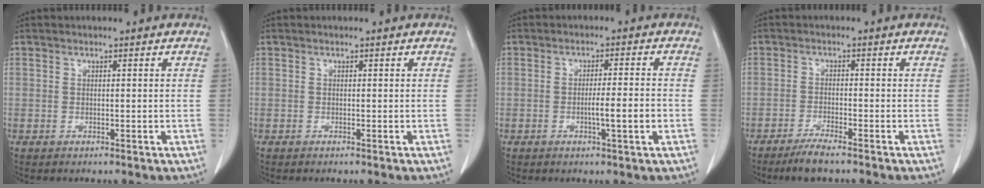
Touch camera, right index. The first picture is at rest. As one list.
[{"total": 0.0}, {"total": 4.8, "force": [-1.3, -0.2, 4.6], "torque": [-0.074, -0.005, -0.019]}, {"total": 3.7, "force": [-3.0, 0.1, 2.2], "torque": [-0.047, -0.007, -0.059]}]